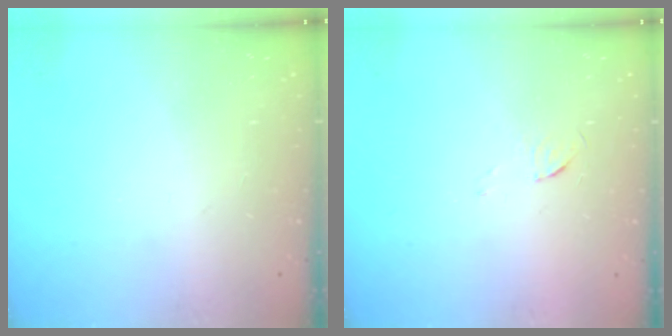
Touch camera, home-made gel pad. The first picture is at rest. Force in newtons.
{"total": 3.4, "press": 3.4, "slide": 0.3}